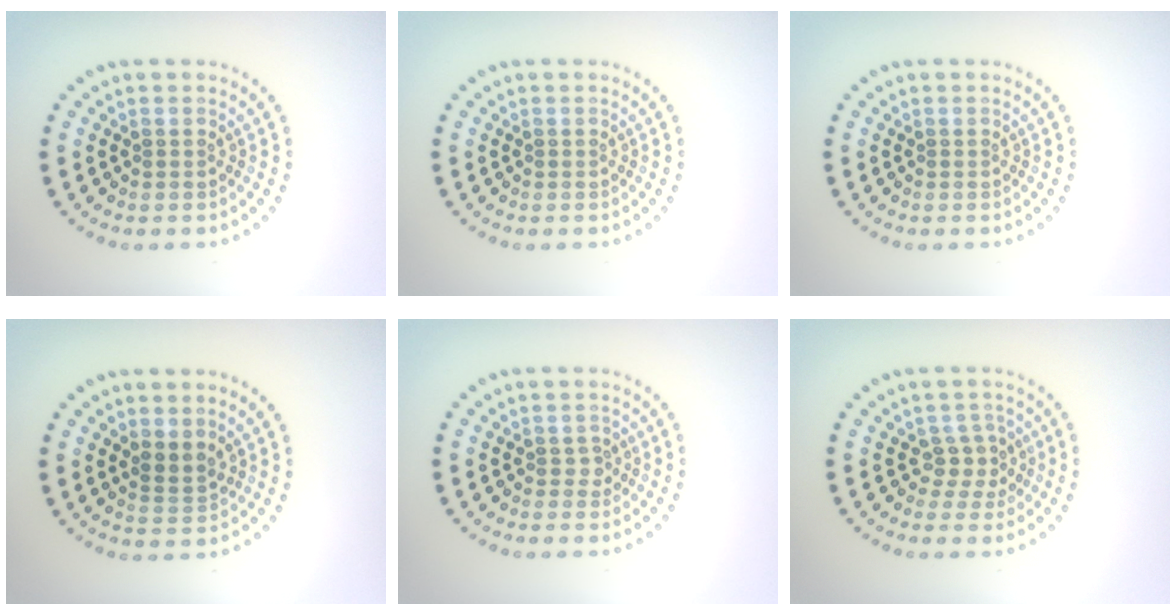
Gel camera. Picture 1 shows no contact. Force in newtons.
{"total": 0.0}
{"total": 0.0}
{"total": 2.0, "press": 1.6, "slide": 1.2}
{"total": 0.9, "press": 0.6, "slide": 0.6}
{"total": 2.1, "press": 1.6, "slide": 1.4}